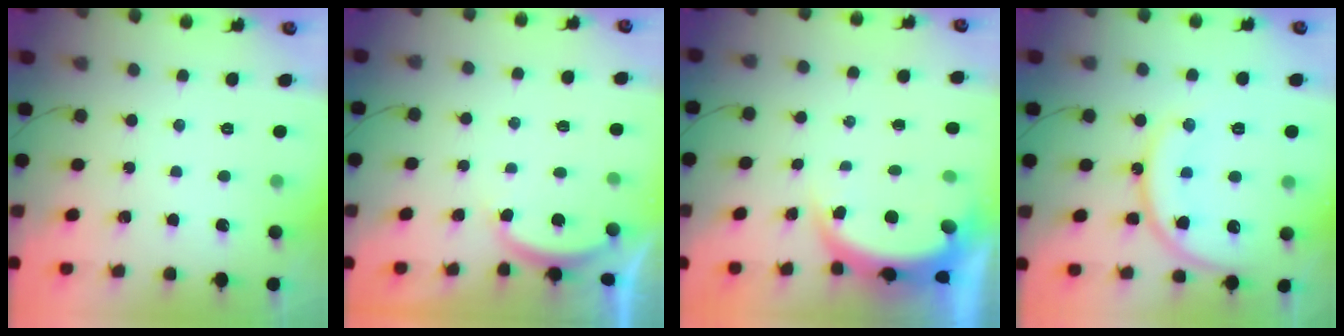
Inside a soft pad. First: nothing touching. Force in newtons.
{"total": 2.5, "press": 2.5, "slide": 0.5}
{"total": 4.4, "press": 4.3, "slide": 0.8}
{"total": 16.2, "press": 16.1, "slide": 1.8}